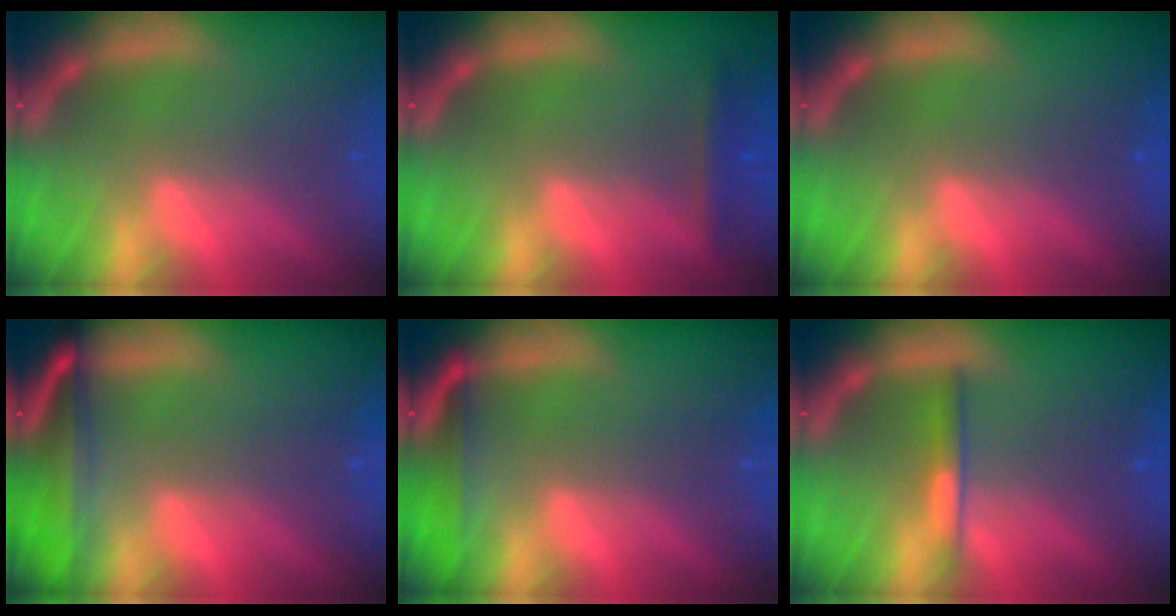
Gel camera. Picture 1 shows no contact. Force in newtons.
{"total": 1.9}
{"total": 0.0}
{"total": 7.1}
{"total": 3.5}
{"total": 2.0}